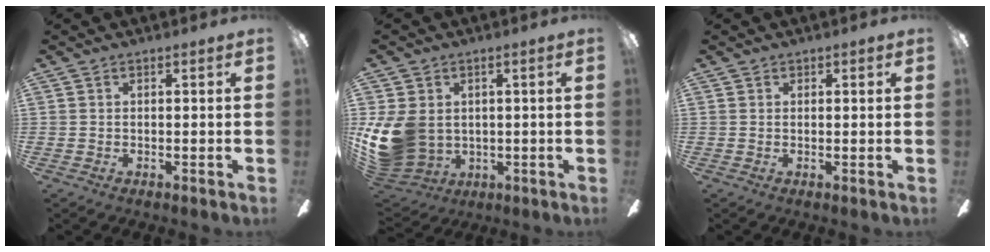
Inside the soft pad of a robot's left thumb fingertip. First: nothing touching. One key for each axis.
{"total": 14.1, "fx": 0.0, "fy": 11.2, "fz": 8.6, "tx": -0.215, "ty": -0.007, "tz": 0.003}
{"total": 0.6, "fx": 0.4, "fy": 0.4, "fz": 0.0, "tx": -0.002, "ty": 0.002, "tz": 0.008}